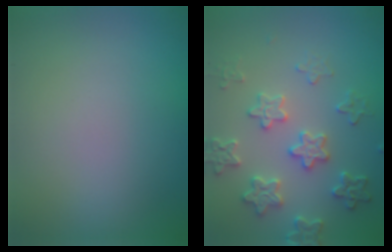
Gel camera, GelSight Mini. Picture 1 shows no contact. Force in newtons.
{"total": 3.8, "press": 3.7, "slide": 0.8}